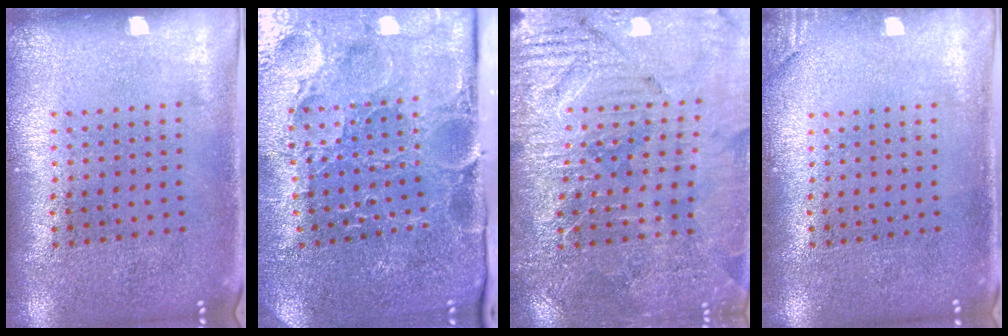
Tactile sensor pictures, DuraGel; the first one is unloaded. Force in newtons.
{"total": 3.7, "press": 3.7, "slide": 0.7}
{"total": 3.4, "press": 3.4, "slide": 0.2}
{"total": 1.1, "press": 1.1, "slide": 0.3}